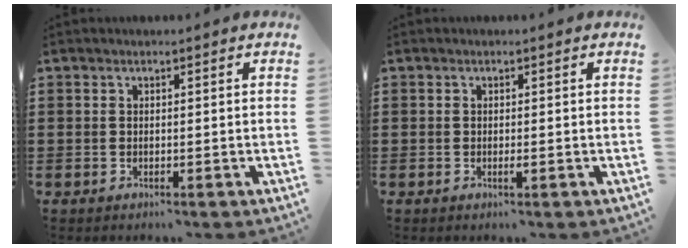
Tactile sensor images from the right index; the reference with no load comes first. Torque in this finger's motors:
{"motor_torque": [0.49, 0.47, 0.02, 0.01]}